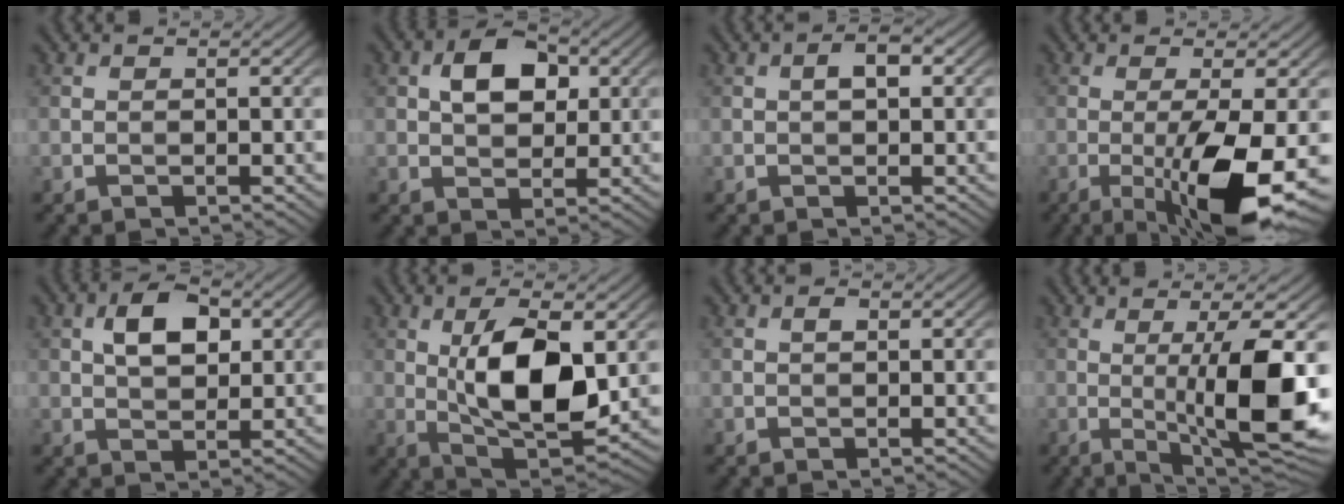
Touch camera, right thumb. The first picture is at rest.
{"total": 6.1, "force": [1.6, 3.9, 4.4], "torque": [-0.074, 0.007, 0.022]}
{"total": 2.5, "force": [0.5, 1.1, 2.2], "torque": [-0.035, 0.006, 0.005]}
{"total": 10.8, "force": [-3.4, 2.1, 10.1], "torque": [-0.158, -0.004, -0.050]}
{"total": 5.7, "force": [1.6, 3.3, 4.4], "torque": [-0.079, 0.005, 0.024]}
{"total": 11.8, "force": [1.1, 5.0, 10.6], "torque": [-0.187, -0.007, 0.026]}
{"total": 0.7, "force": [0.2, 0.4, 0.6], "torque": [-0.009, 0.002, 0.001]}
{"total": 13.1, "force": [-0.4, 2.5, 12.8], "torque": [-0.187, 0.007, -0.002]}